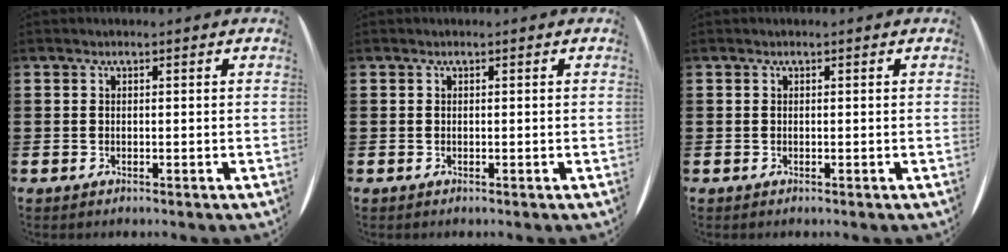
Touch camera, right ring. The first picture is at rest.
{"total": 0.0}
{"total": 0.0}